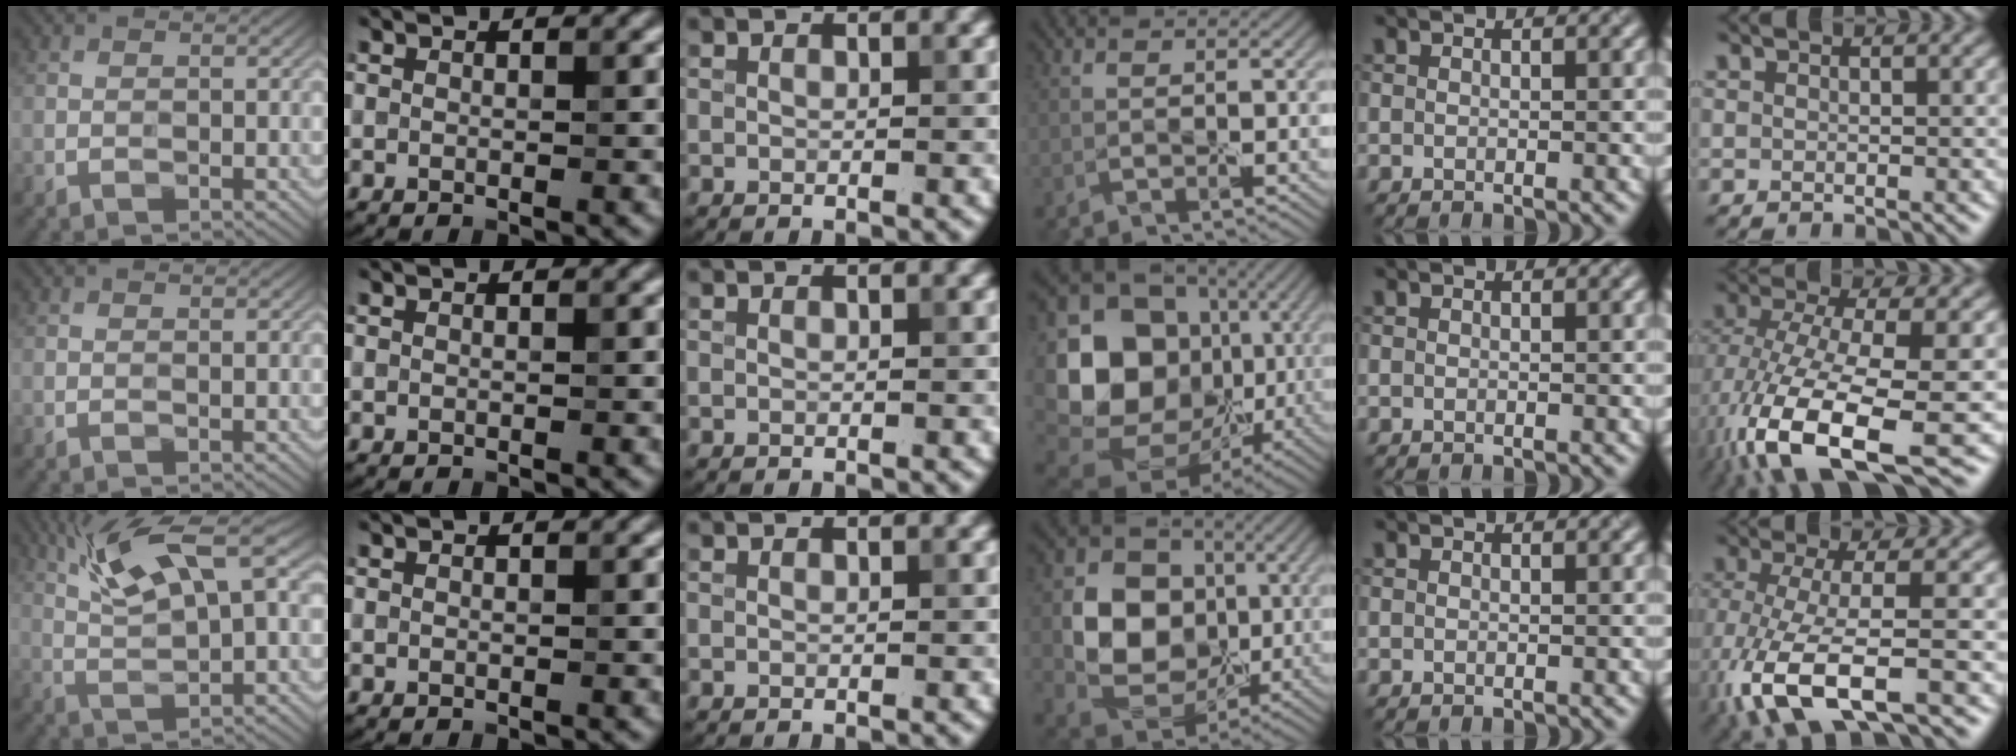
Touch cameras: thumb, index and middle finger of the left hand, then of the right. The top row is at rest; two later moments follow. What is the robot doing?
{"motion": "peel", "object": "window cling"}